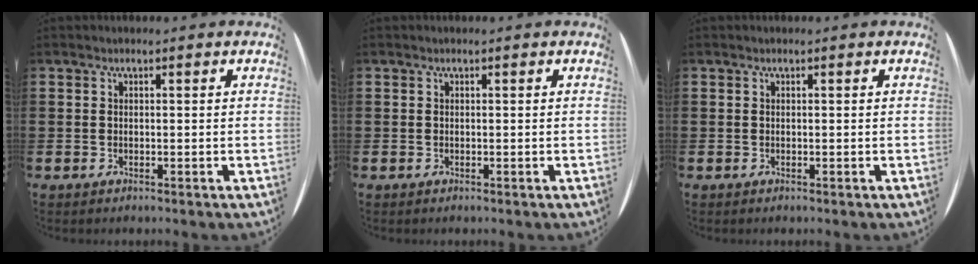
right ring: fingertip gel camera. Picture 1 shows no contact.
{"total": 0.0}
{"total": 0.0}